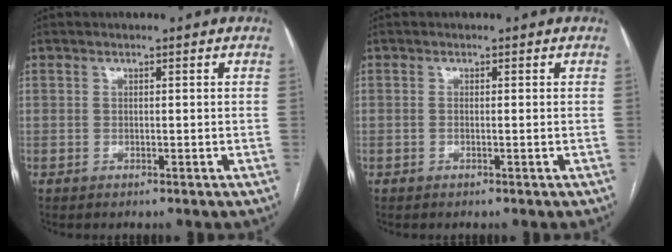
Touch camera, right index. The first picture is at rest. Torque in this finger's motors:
{"motor_torque": [-0.06, 0.22, 0.03, 0.01]}